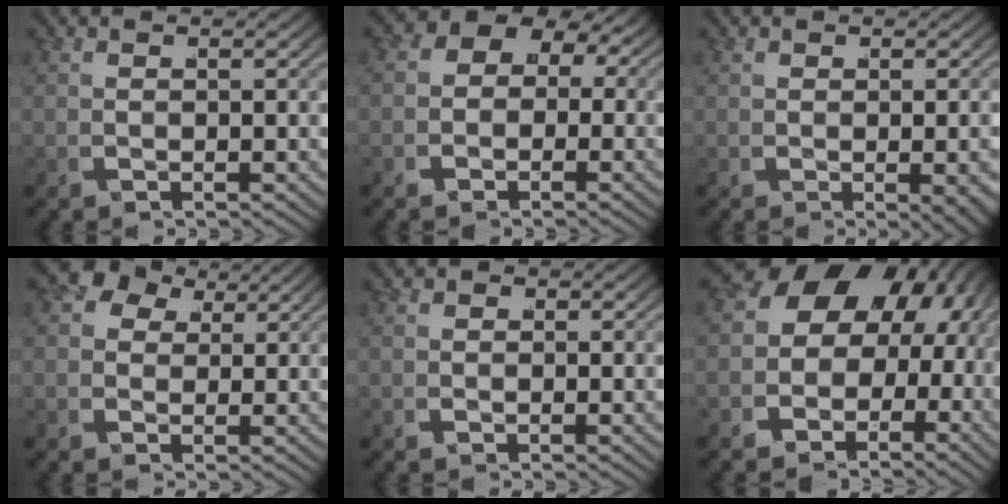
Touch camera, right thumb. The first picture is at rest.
{"total": 4.1, "force": [0.3, 3.6, 1.8], "torque": [-0.050, 0.006, -0.009]}
{"total": 1.8, "force": [-0.4, 0.5, 1.6], "torque": [-0.022, -0.011, 0.004]}
{"total": 5.2, "force": [2.1, 4.1, 2.4], "torque": [-0.053, 0.005, 0.021]}
{"total": 1.1, "force": [-0.7, 0.9, -0.2], "torque": [-0.006, -0.009, -0.013]}
{"total": 15.0, "force": [1.4, 12.3, 8.4], "torque": [-0.149, 0.015, -0.009]}